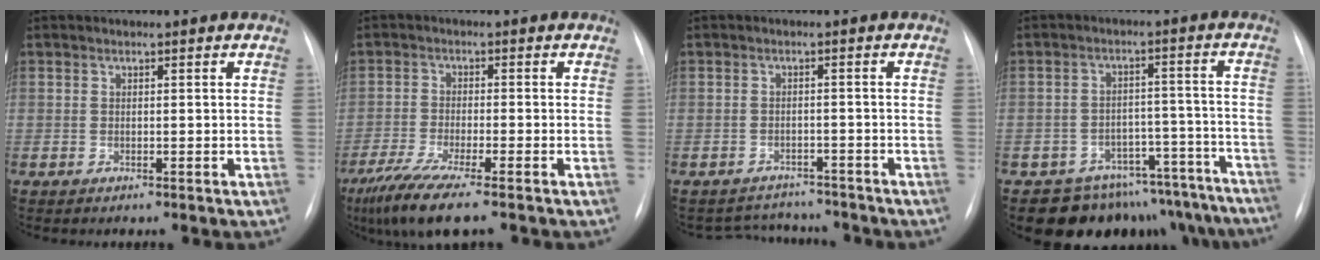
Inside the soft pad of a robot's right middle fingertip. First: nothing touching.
{"total": 8.5, "force": [-6.2, 0.0, 5.8], "torque": [-0.109, -0.026, -0.108]}
{"total": 5.2, "force": [-4.8, 1.8, -0.7], "torque": [0.009, 0.018, -0.066]}
{"total": 16.7, "force": [-15.1, 6.9, 2.0], "torque": [0.002, 0.053, -0.184]}